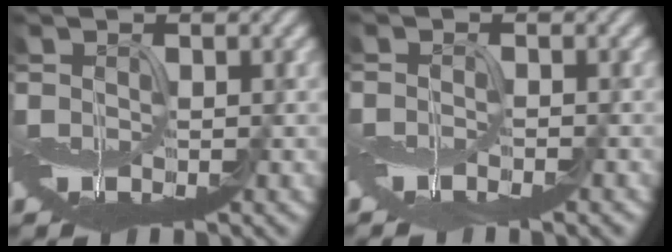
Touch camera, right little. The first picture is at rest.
{"total": 1.7, "force": [-1.6, 0.0, 0.7], "torque": [-0.013, -0.004, -0.032]}